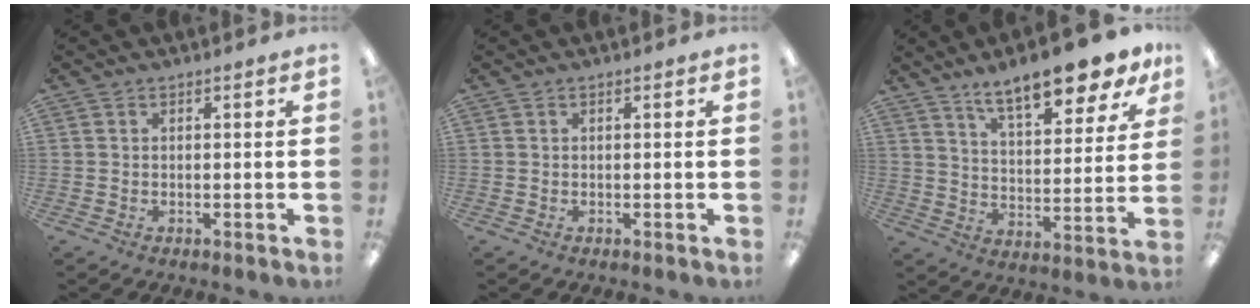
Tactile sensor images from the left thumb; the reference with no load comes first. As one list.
[{"total": 0.0}, {"total": 13.5, "force": [11.2, 3.6, 6.6], "torque": [-0.098, -0.073, 0.191]}]